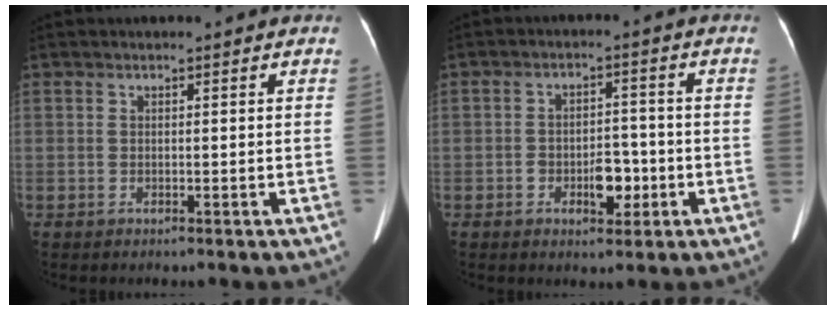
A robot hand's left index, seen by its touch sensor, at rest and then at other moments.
{"total": 5.0, "force": [-1.9, 2.7, 3.8], "torque": [-0.059, 0.009, -0.025]}